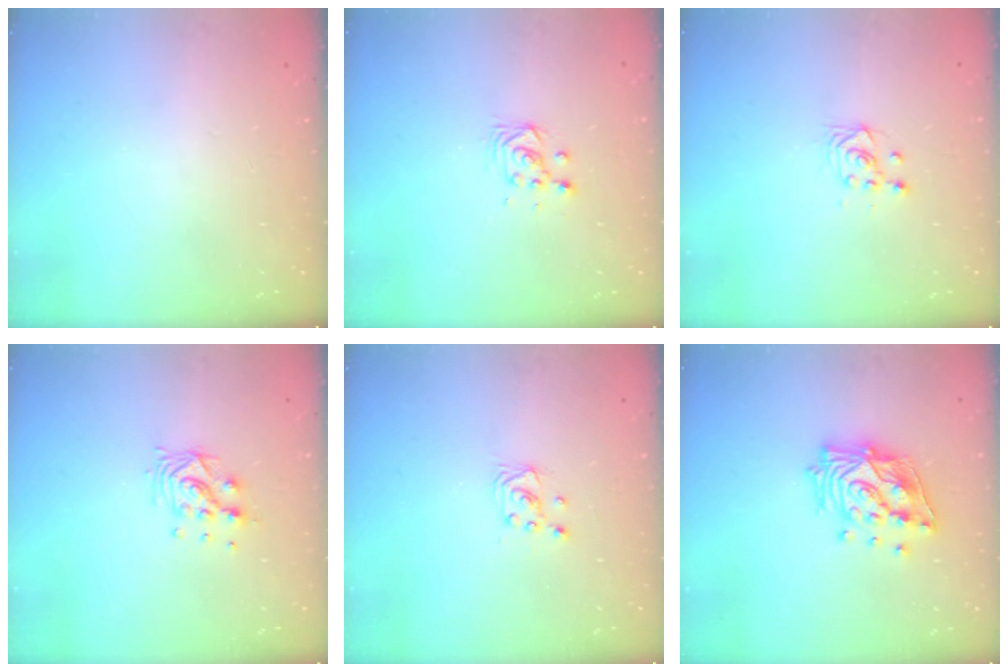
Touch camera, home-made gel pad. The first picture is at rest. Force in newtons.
{"total": 3.9, "press": 3.9, "slide": 0.2}
{"total": 3.2, "press": 3.1, "slide": 0.9}
{"total": 8.4, "press": 8.4, "slide": 0.3}
{"total": 2.5, "press": 2.5, "slide": 0.2}
{"total": 16.7, "press": 16.7, "slide": 1.2}